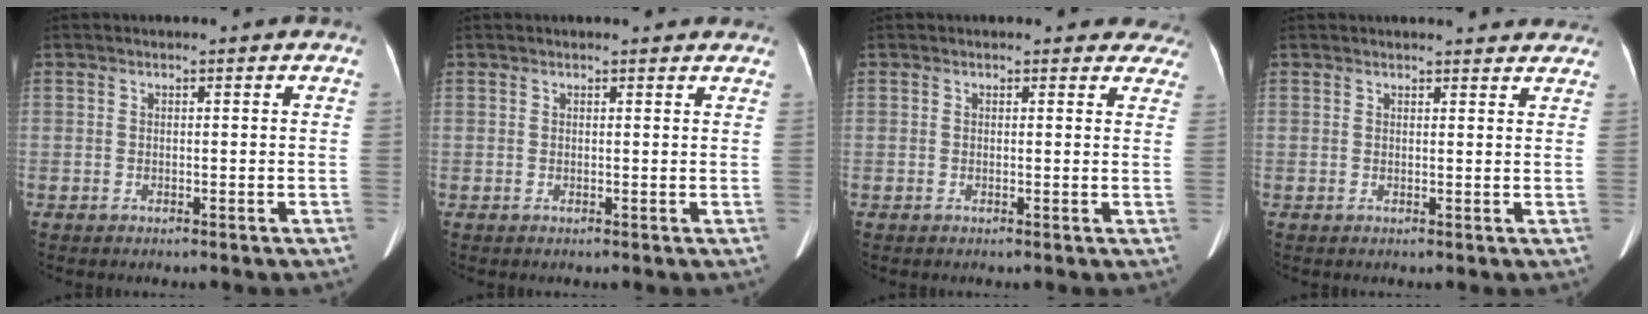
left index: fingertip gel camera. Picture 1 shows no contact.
{"total": 4.3, "force": [4.0, 1.1, 1.4], "torque": [-0.010, 0.012, 0.036]}
{"total": 7.9, "force": [7.3, 2.9, 1.1], "torque": [0.029, -0.011, 0.046]}
{"total": 6.8, "force": [6.4, 1.5, 1.7], "torque": [-0.007, 0.005, 0.057]}